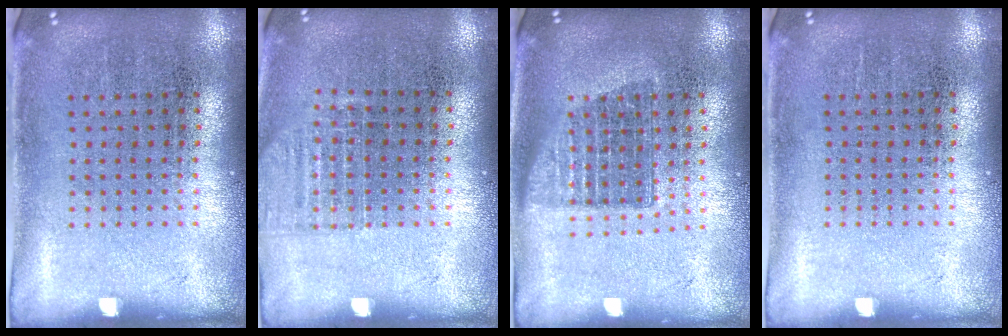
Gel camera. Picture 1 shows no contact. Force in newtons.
{"total": 0.9, "press": 0.8, "slide": 0.3}
{"total": 1.4, "press": 1.2, "slide": 0.8}
{"total": 0.0}